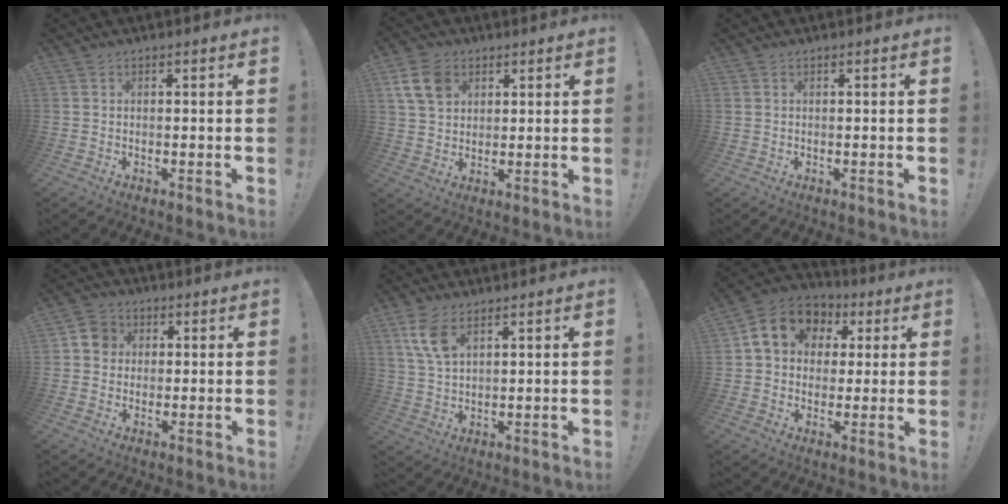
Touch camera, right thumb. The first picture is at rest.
{"total": 10.2, "force": [4.5, 7.4, 5.4], "torque": [-0.102, -0.006, 0.092]}
{"total": 0.0}
{"total": 6.3, "force": [0.9, 5.8, 2.2], "torque": [-0.031, 0.012, 0.019]}
{"total": 8.1, "force": [4.3, 4.3, 5.4], "torque": [-0.105, -0.014, 0.083]}
{"total": 13.0, "force": [4.2, 10.5, 6.4], "torque": [-0.090, -0.008, 0.083]}